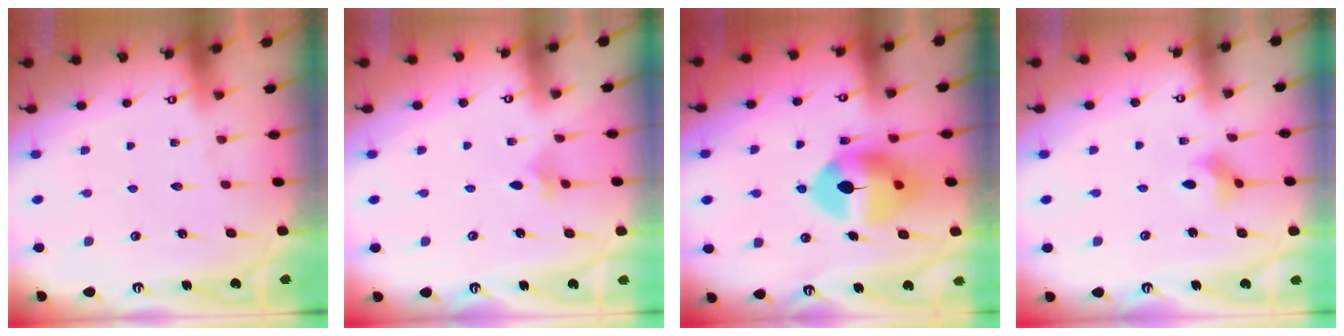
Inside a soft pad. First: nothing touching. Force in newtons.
{"total": 2.5, "press": 2.4, "slide": 0.6}
{"total": 12.2, "press": 12.1, "slide": 2.0}
{"total": 3.2, "press": 3.1, "slide": 0.5}